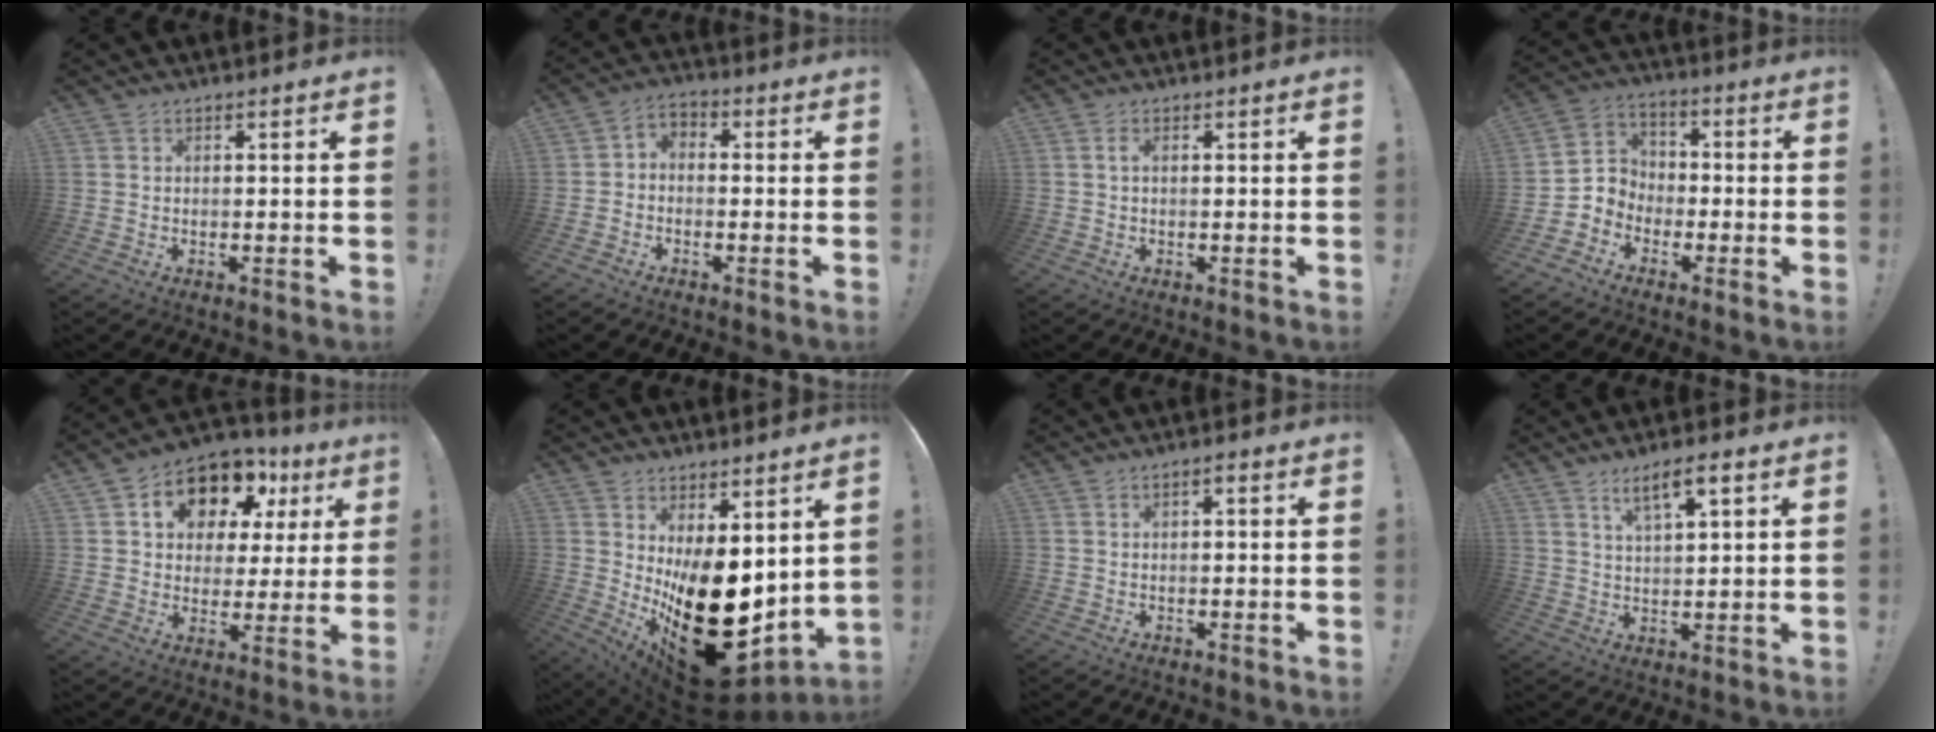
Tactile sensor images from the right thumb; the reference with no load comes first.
{"total": 3.6, "force": [-2.5, 2.2, 1.4], "torque": [-0.026, 0.015, -0.047]}
{"total": 0.9, "force": [0.0, 0.1, 0.9], "torque": [-0.018, 0.002, -0.002]}
{"total": 6.6, "force": [-4.1, 5.2, 0.4], "torque": [-0.023, 0.025, -0.071]}
{"total": 12.5, "force": [7.1, 8.4, 5.9], "torque": [-0.101, -0.048, 0.132]}
{"total": 21.9, "force": [-3.9, 12.0, 17.9], "torque": [-0.272, 0.009, -0.033]}
{"total": 1.1, "force": [-0.3, 0.1, 1.0], "torque": [-0.019, 0.005, -0.007]}
{"total": 6.4, "force": [3.7, 1.4, 5.1], "torque": [-0.080, -0.014, 0.058]}